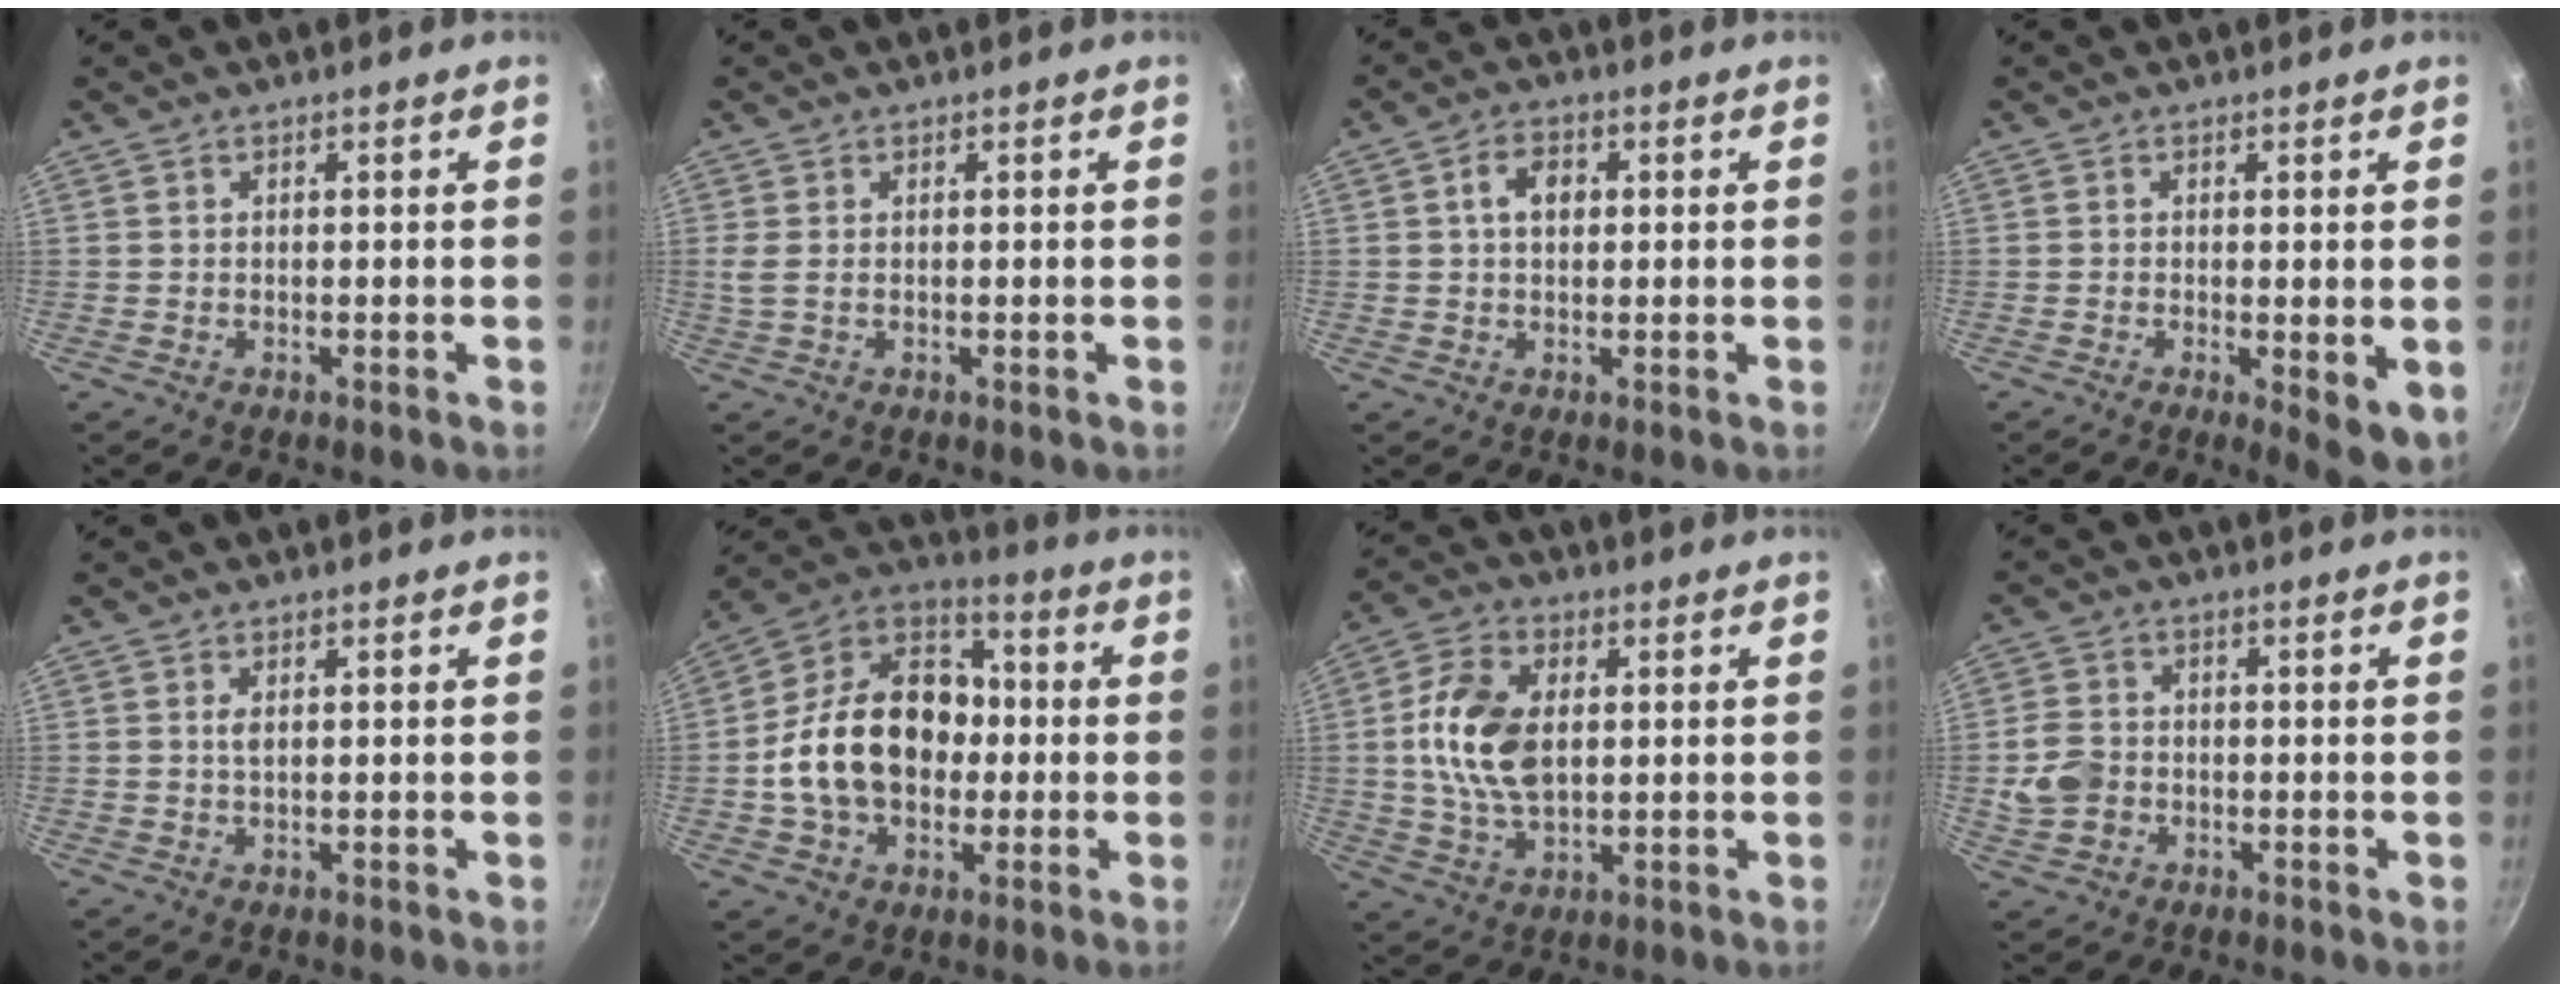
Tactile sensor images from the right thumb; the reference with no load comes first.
{"total": 1.8, "force": [0.3, 0.7, 1.6], "torque": [-0.034, -0.002, 0.007]}
{"total": 5.1, "force": [0.9, 3.6, 3.5], "torque": [-0.042, 0.009, 0.009]}
{"total": 6.2, "force": [-1.0, 2.2, 5.7], "torque": [-0.067, -0.010, -0.009]}
{"total": 1.4, "force": [0.3, 0.7, 1.2], "torque": [-0.022, 0.000, 0.005]}
{"total": 21.1, "force": [-1.4, 15.5, 14.2], "torque": [-0.216, 0.050, -0.035]}
{"total": 13.0, "force": [1.3, 8.0, 10.2], "torque": [-0.183, 0.005, 0.021]}
{"total": 7.0, "force": [-1.4, 5.6, 3.8], "torque": [-0.068, 0.014, -0.027]}